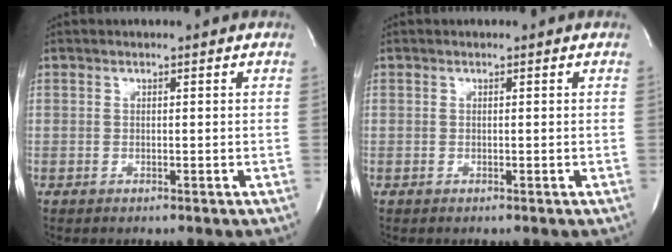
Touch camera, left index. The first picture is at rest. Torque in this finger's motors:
{"motor_torque": [0.00, 0.00, 0.00, 0.00]}